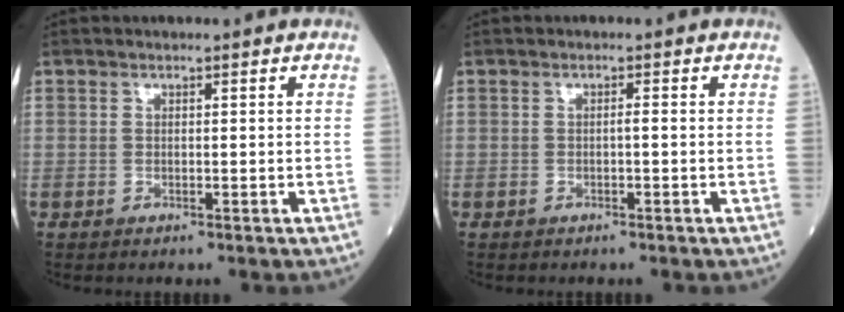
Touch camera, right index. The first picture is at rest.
{"total": 0.5, "force": [-0.1, 0.0, 0.5], "torque": [-0.009, 0.001, -0.002]}